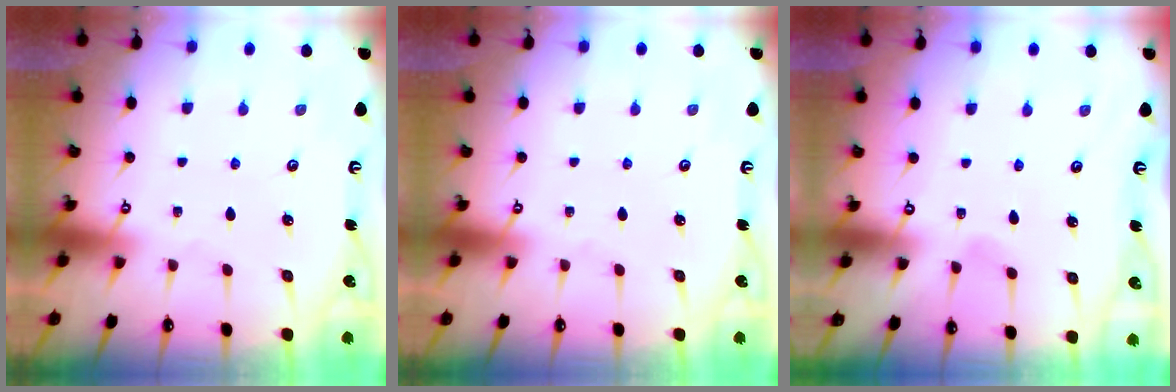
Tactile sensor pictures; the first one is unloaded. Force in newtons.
{"total": 0.0}
{"total": 3.6, "press": 3.6, "slide": 0.4}